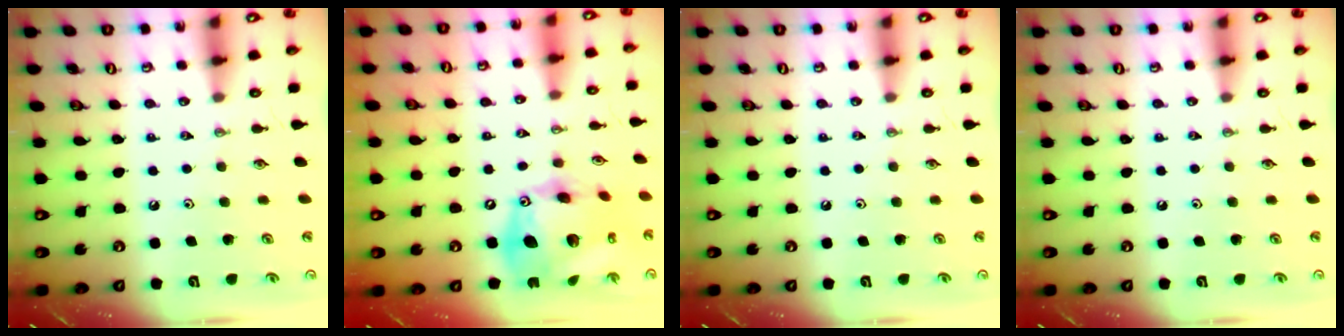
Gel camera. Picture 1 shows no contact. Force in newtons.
{"total": 22.3, "press": 22.2, "slide": 2.4}
{"total": 0.0}
{"total": 0.0}